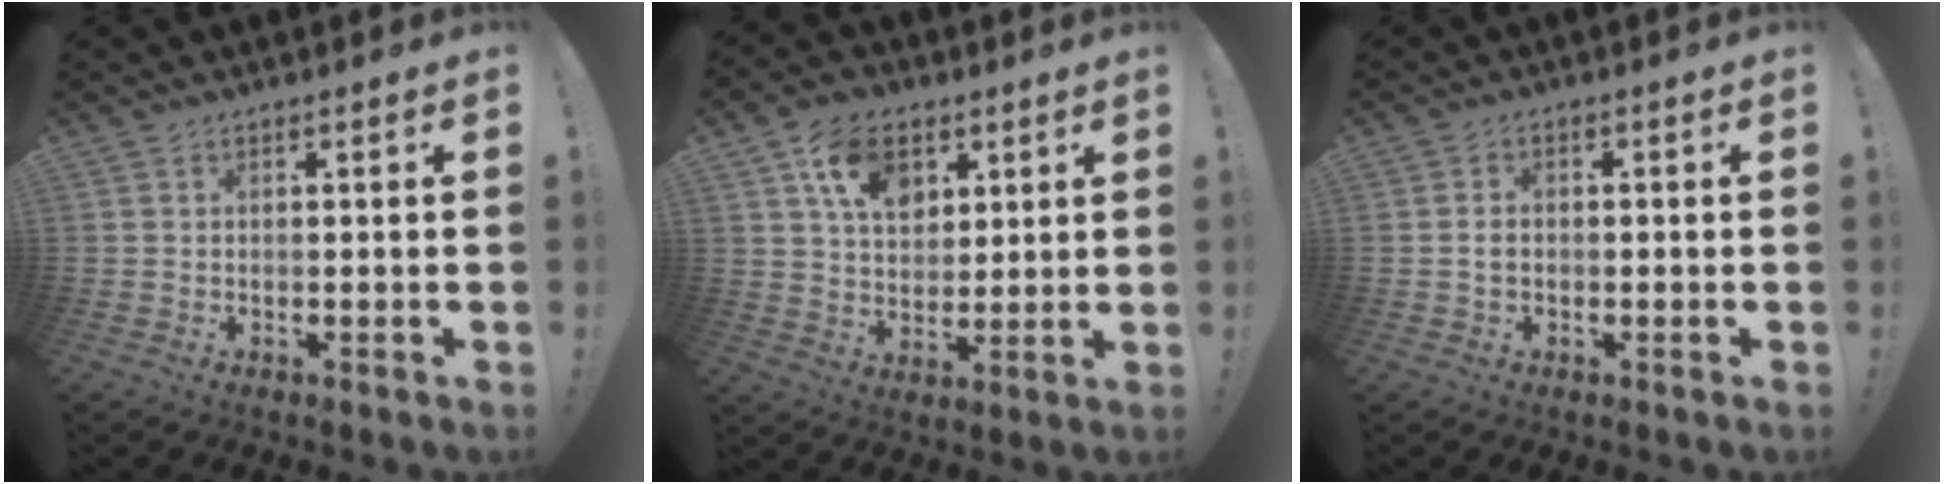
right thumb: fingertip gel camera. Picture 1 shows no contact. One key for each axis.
{"total": 13.1, "fx": 6.4, "fy": 9.0, "fz": 7.0, "tx": -0.104, "ty": -0.019, "tz": 0.120}
{"total": 2.2, "fx": -0.5, "fy": 1.6, "fz": 1.3, "tx": -0.017, "ty": 0.006, "tz": -0.011}